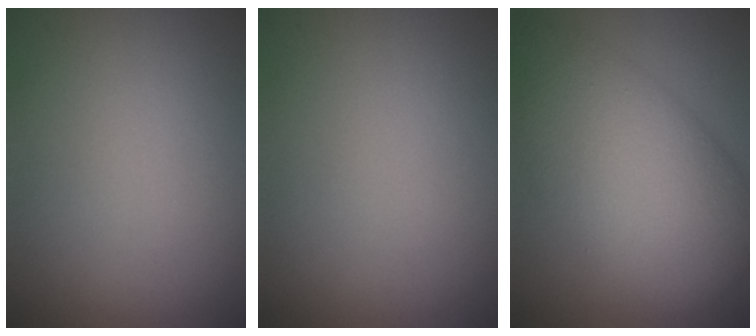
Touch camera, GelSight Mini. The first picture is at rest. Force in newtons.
{"total": 0.0}
{"total": 10.8, "press": 10.8, "slide": 0.3}